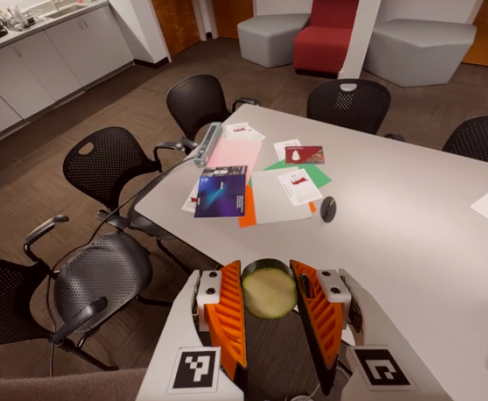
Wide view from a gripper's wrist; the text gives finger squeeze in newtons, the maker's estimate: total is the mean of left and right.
{"total": 11.2, "left": 10.9, "right": 11.4}